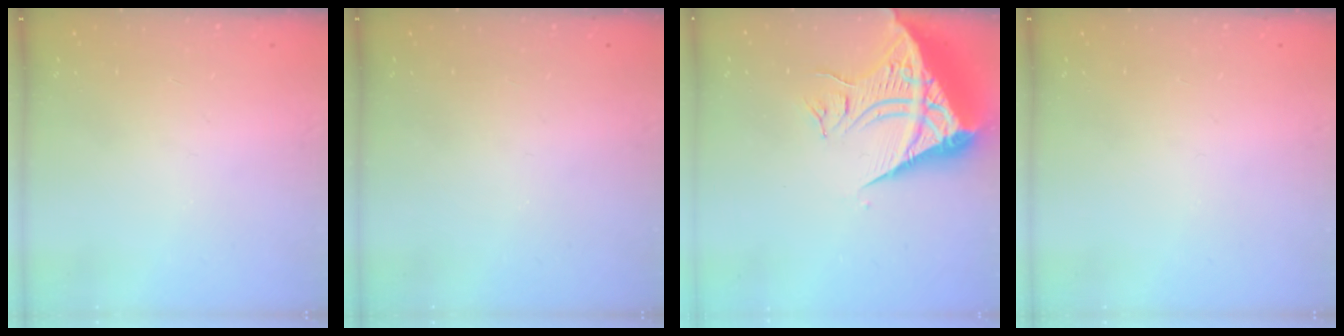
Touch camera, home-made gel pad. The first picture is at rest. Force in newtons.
{"total": 0.0}
{"total": 14.7, "press": 14.6, "slide": 1.5}
{"total": 0.0}